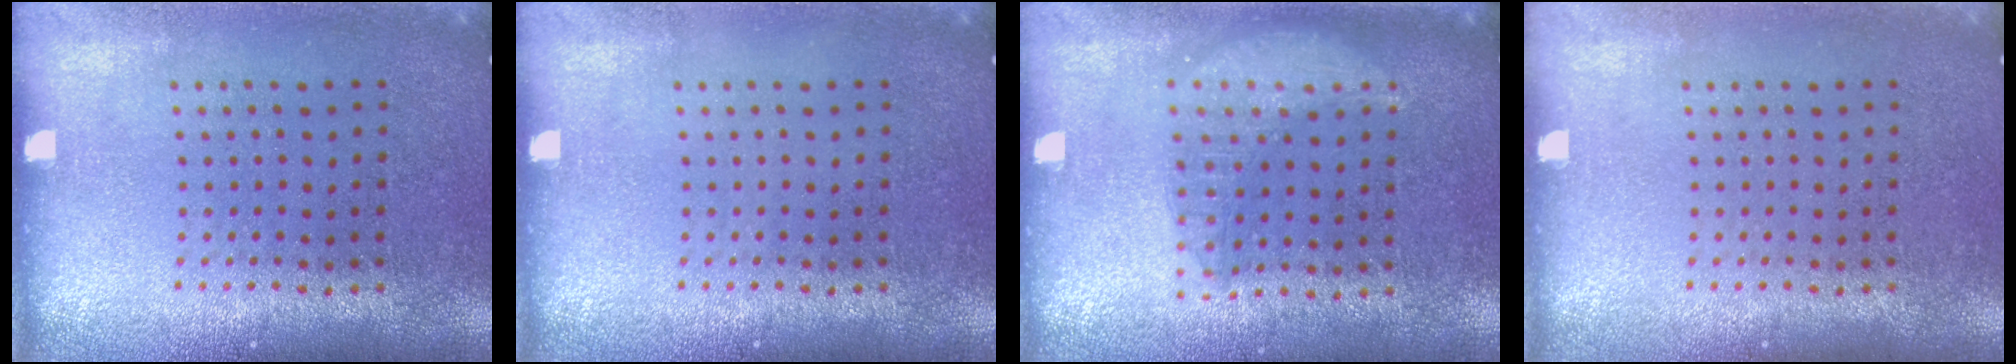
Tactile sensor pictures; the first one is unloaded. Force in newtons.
{"total": 0.0}
{"total": 1.4, "press": 1.3, "slide": 0.5}
{"total": 0.0}